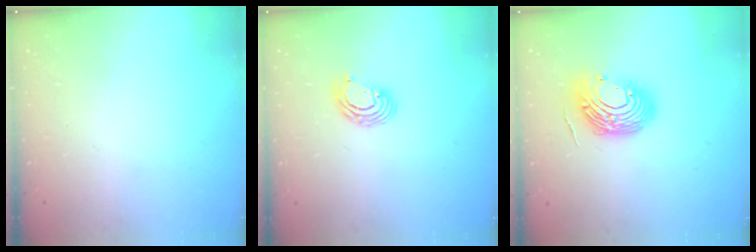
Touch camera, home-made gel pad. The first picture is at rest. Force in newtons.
{"total": 6.2, "press": 6.2, "slide": 0.5}
{"total": 12.9, "press": 12.7, "slide": 2.1}